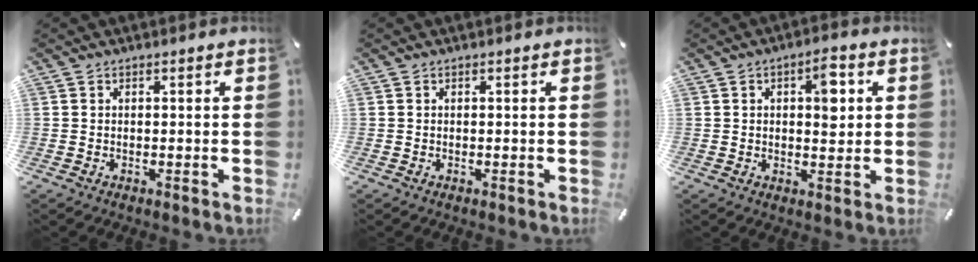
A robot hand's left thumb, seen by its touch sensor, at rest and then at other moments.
{"total": 0.0}
{"total": 7.2, "force": [1.7, 3.8, 5.9], "torque": [-0.069, -0.008, 0.021]}